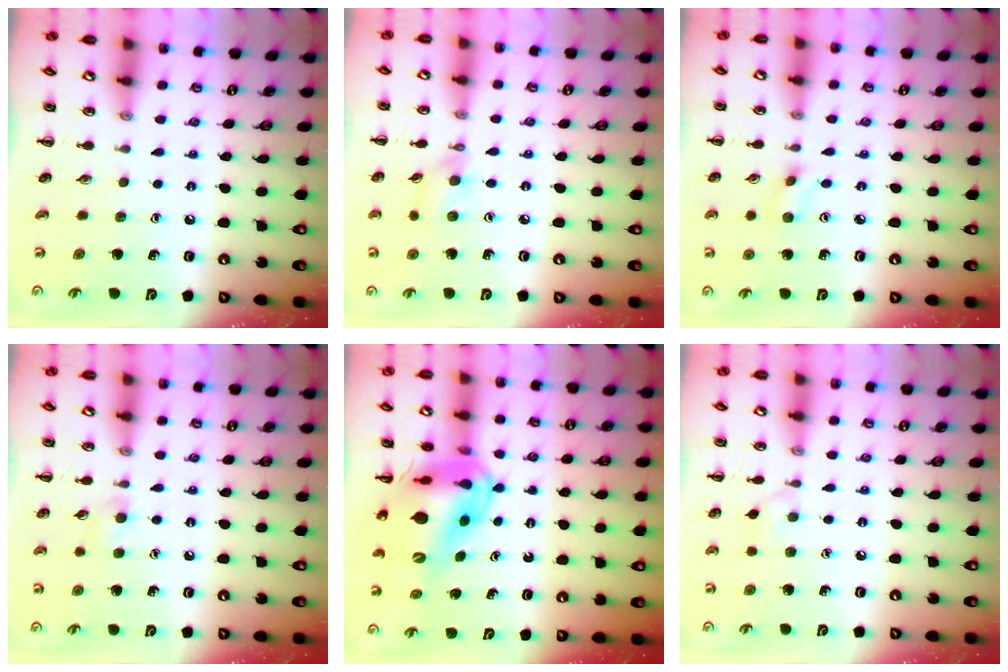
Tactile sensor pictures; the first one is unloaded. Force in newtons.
{"total": 3.8, "press": 3.7, "slide": 1.1}
{"total": 1.7, "press": 1.6, "slide": 0.7}
{"total": 4.4, "press": 3.9, "slide": 1.9}
{"total": 16.8, "press": 16.1, "slide": 5.1}
{"total": 3.6, "press": 3.3, "slide": 1.5}